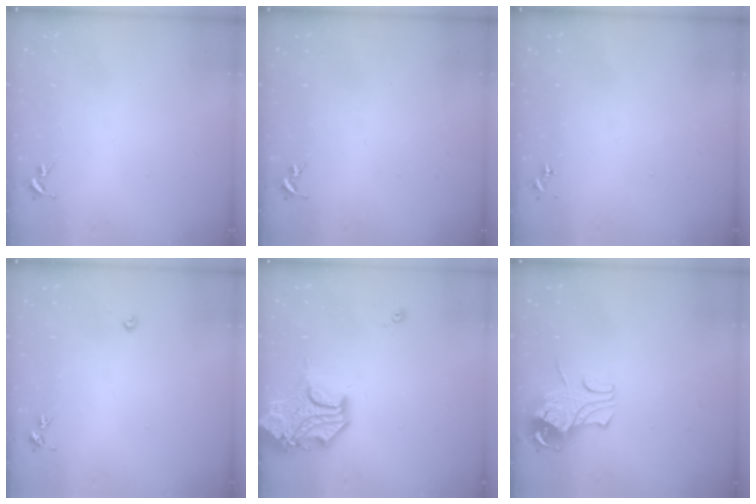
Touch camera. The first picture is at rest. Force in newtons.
{"total": 0.0}
{"total": 0.0}
{"total": 2.2, "press": 2.2, "slide": 0.3}
{"total": 16.9, "press": 16.8, "slide": 2.5}
{"total": 8.9, "press": 8.9, "slide": 0.9}